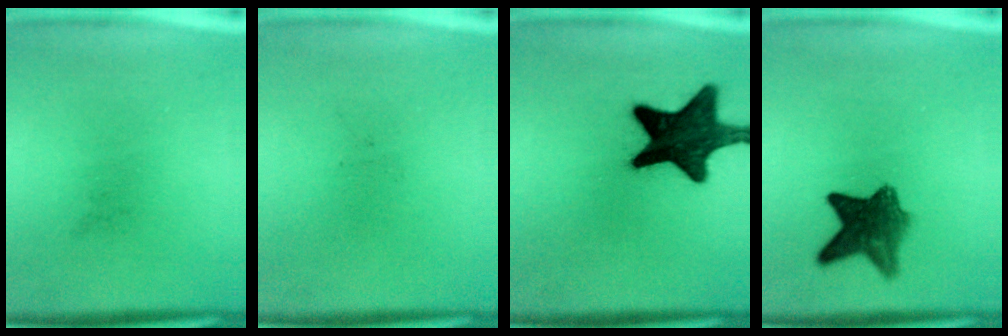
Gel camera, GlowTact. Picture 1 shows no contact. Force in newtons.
{"total": 0.0}
{"total": 16.1}
{"total": 7.5}